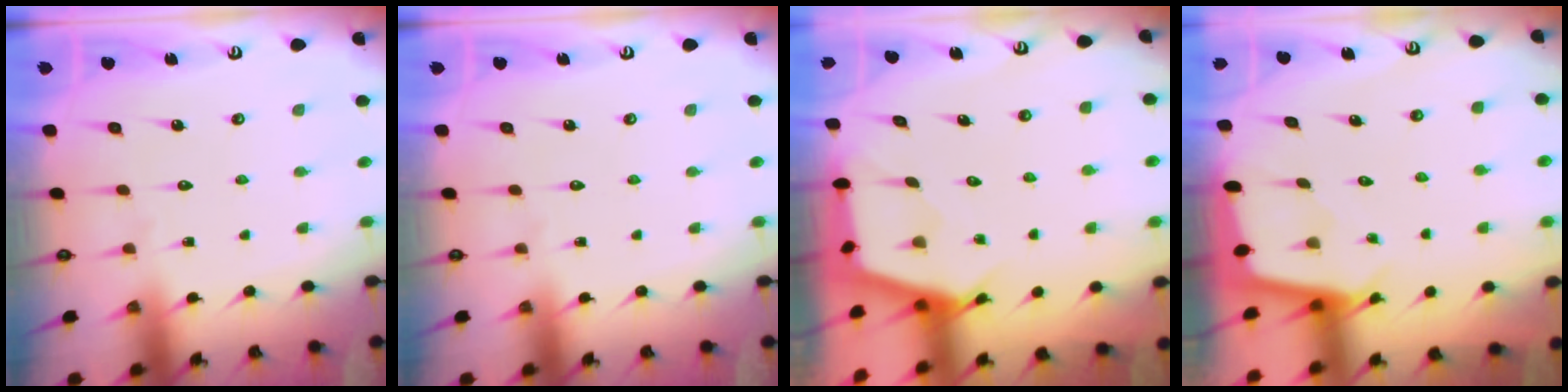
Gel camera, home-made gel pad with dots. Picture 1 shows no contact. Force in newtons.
{"total": 0.0}
{"total": 2.7, "press": 2.7, "slide": 0.3}
{"total": 1.8, "press": 1.8, "slide": 0.2}